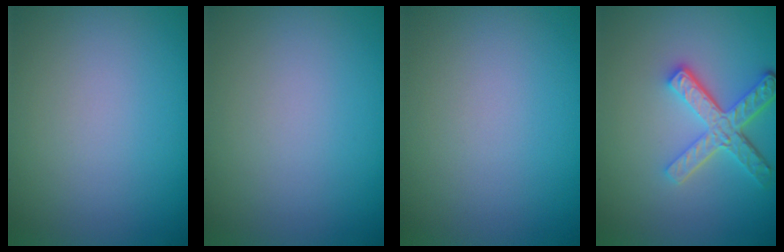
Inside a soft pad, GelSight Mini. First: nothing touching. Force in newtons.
{"total": 0.0}
{"total": 0.0}
{"total": 4.6, "press": 3.5, "slide": 3.1}